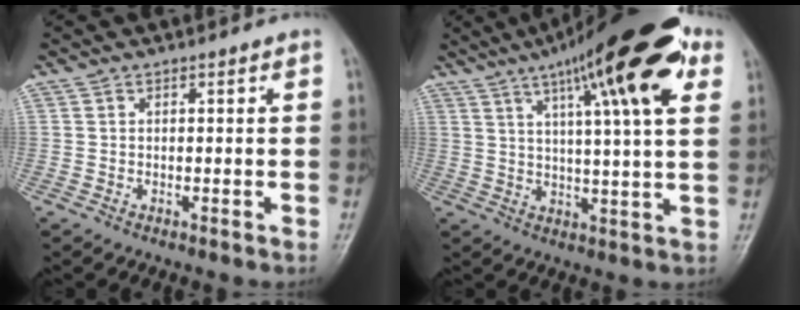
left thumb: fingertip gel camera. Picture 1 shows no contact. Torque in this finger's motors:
{"motor_torque": [0.84, 0.63, 1.54, -1.23, 0.29]}